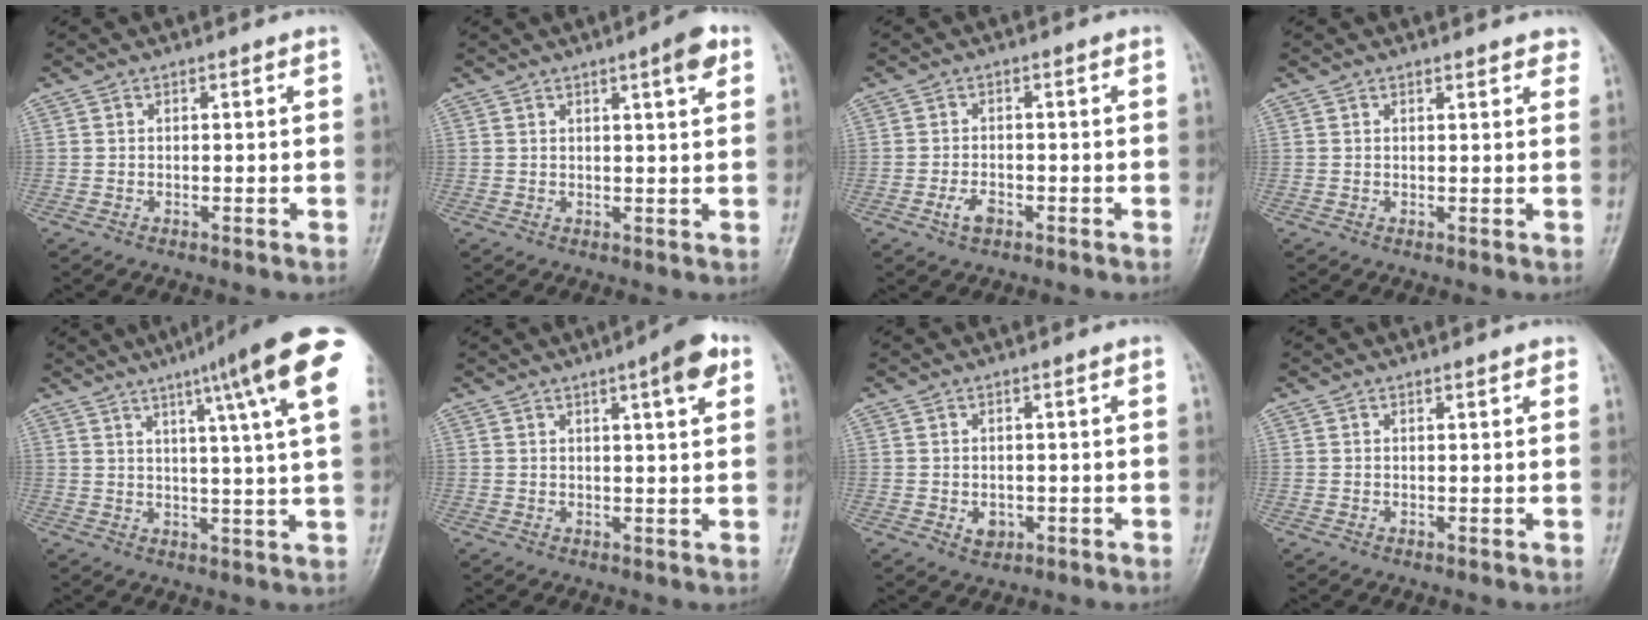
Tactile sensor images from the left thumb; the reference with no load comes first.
{"total": 4.4, "force": [2.3, 0.7, 3.7], "torque": [-0.049, -0.008, 0.030]}
{"total": 2.9, "force": [-1.5, 1.6, 1.9], "torque": [-0.039, 0.009, -0.025]}
{"total": 3.0, "force": [2.6, 1.0, 1.3], "torque": [0.006, -0.004, 0.021]}
{"total": 18.3, "force": [9.2, 1.1, 15.8], "torque": [-0.213, -0.014, 0.105]}
{"total": 6.2, "force": [3.0, 1.2, 5.3], "torque": [-0.067, -0.007, 0.038]}
{"total": 2.4, "force": [-0.5, 1.9, 1.4], "torque": [-0.013, 0.000, -0.002]}
{"total": 1.1, "force": [0.8, 0.3, 0.7], "torque": [-0.007, -0.002, 0.009]}